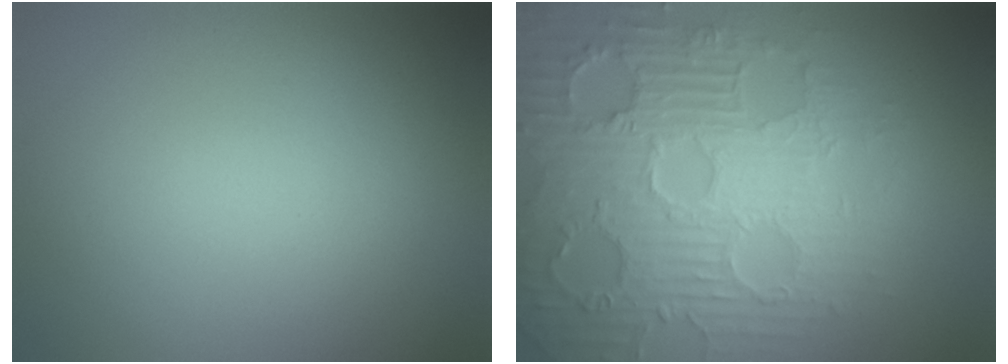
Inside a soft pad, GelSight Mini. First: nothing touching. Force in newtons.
{"total": 7.5, "press": 6.1, "slide": 4.3}